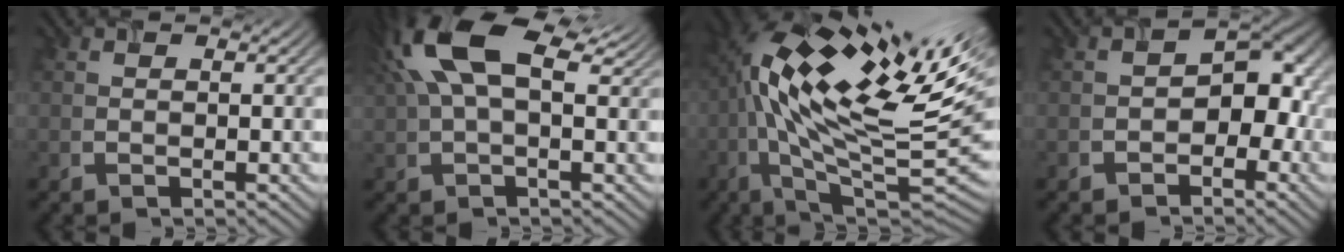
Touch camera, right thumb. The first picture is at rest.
{"total": 13.4, "force": [5.1, 6.3, 10.7], "torque": [-0.242, 0.021, 0.092]}
{"total": 18.9, "force": [2.8, 6.5, 17.5], "torque": [-0.302, 0.008, 0.057]}
{"total": 6.0, "force": [-2.0, 4.1, 3.9], "torque": [-0.028, 0.008, -0.037]}